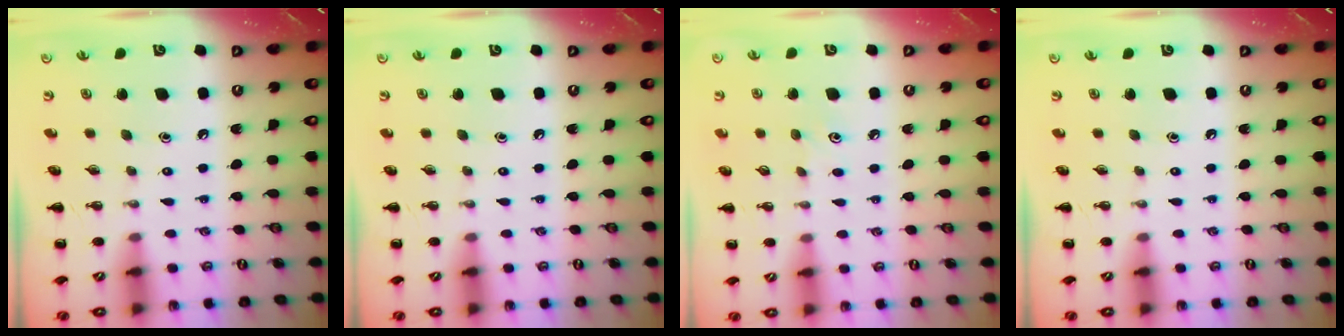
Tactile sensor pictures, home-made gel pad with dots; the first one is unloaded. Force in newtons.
{"total": 0.0}
{"total": 3.8, "press": 3.6, "slide": 1.2}
{"total": 0.0}